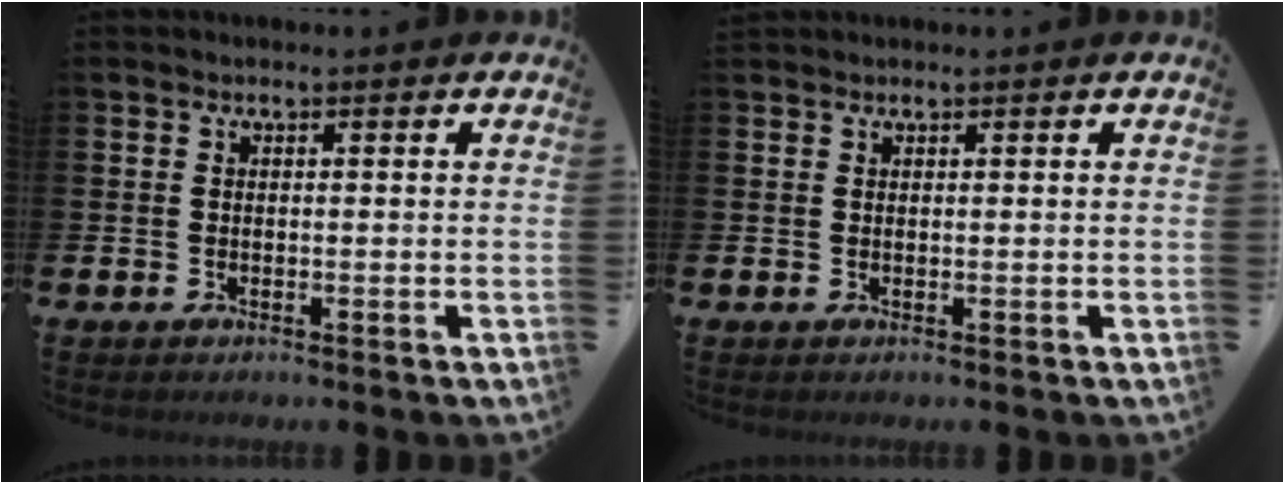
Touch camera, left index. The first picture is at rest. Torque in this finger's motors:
{"motor_torque": [-0.05, -0.05, -0.02, 0.01]}